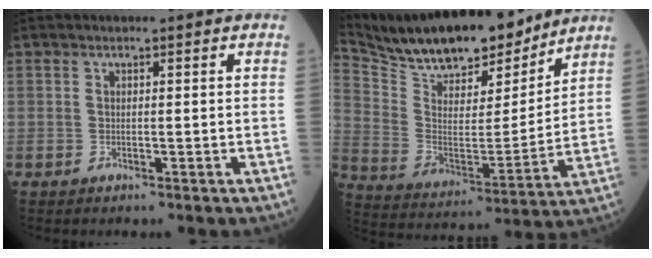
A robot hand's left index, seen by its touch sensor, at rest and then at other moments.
{"total": 20.7, "force": [18.0, 5.6, 8.6], "torque": [-0.164, 0.000, 0.301]}